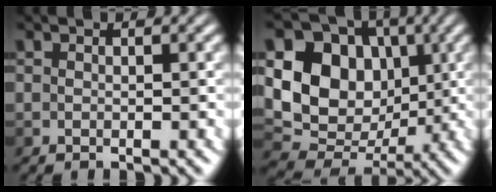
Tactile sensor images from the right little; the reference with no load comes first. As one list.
[{"total": 10.8, "force": [1.7, 8.7, 6.2], "torque": [-0.114, 0.011, 0.020]}]